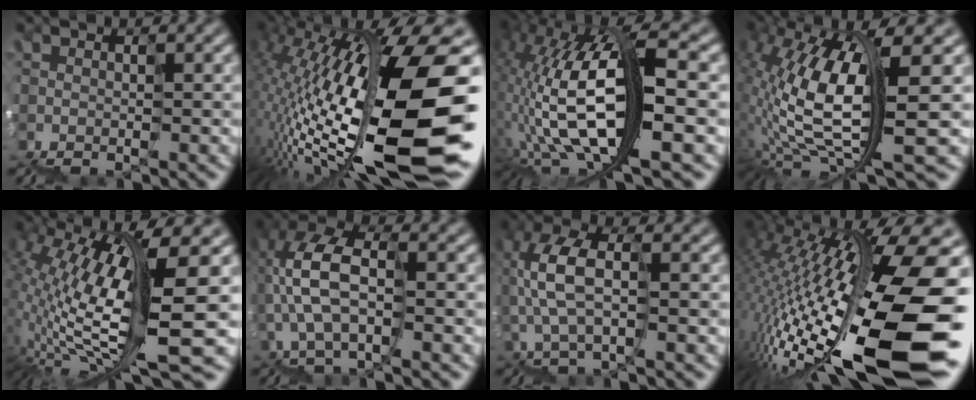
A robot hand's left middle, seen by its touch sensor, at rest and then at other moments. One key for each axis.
{"total": 14.2, "fx": -1.1, "fy": 2.9, "fz": 13.8, "tx": -0.244, "ty": 0.014, "tz": -0.022}
{"total": 12.0, "fx": -1.6, "fy": 4.3, "fz": 11.1, "tx": -0.255, "ty": 0.037, "tz": -0.024}
{"total": 9.4, "fx": 0.8, "fy": 2.0, "fz": 9.1, "tx": -0.197, "ty": 0.019, "tz": 0.026}
{"total": 11.2, "fx": 2.4, "fy": 2.1, "fz": 10.7, "tx": -0.219, "ty": 0.016, "tz": 0.067}
{"total": 6.0, "fx": 0.2, "fy": 2.8, "fz": 5.3, "tx": -0.147, "ty": 0.038, "tz": -0.003}
{"total": 3.9, "fx": 1.3, "fy": 1.2, "fz": 3.5, "tx": -0.104, "ty": 0.027, "tz": 0.022}
{"total": 15.4, "fx": -2.6, "fy": 3.1, "fz": 14.8, "tx": -0.276, "ty": 0.015, "tz": -0.049}